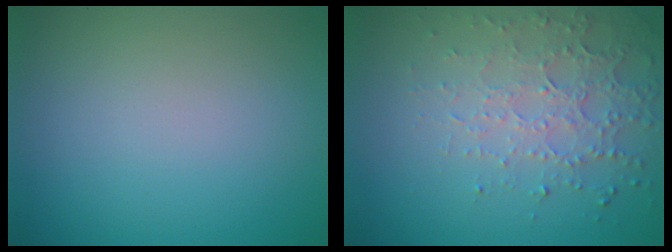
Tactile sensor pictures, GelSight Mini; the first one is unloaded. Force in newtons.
{"total": 4.6, "press": 3.3, "slide": 3.2}